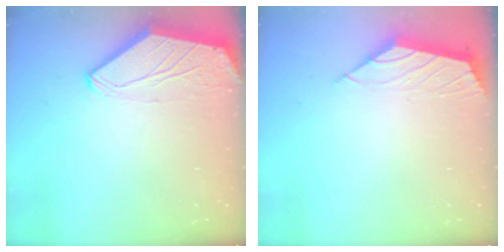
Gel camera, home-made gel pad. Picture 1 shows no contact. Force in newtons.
{"total": 2.0, "press": 2.0, "slide": 0.5}